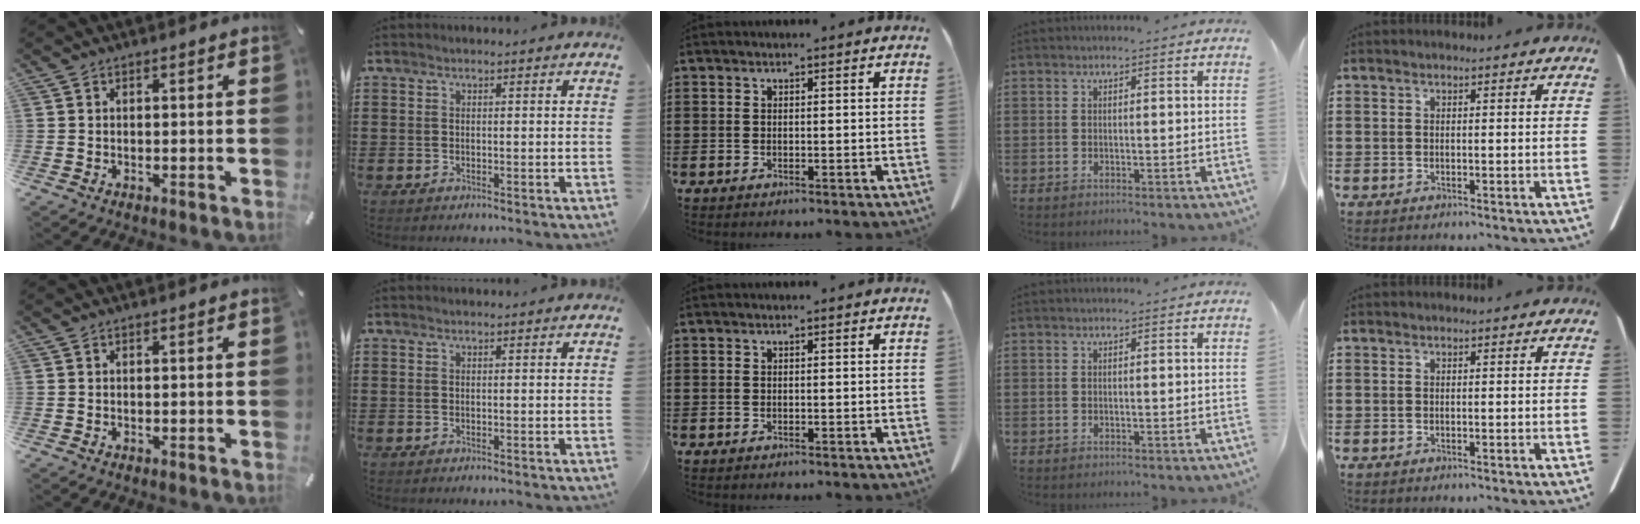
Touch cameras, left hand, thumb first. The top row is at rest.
{}